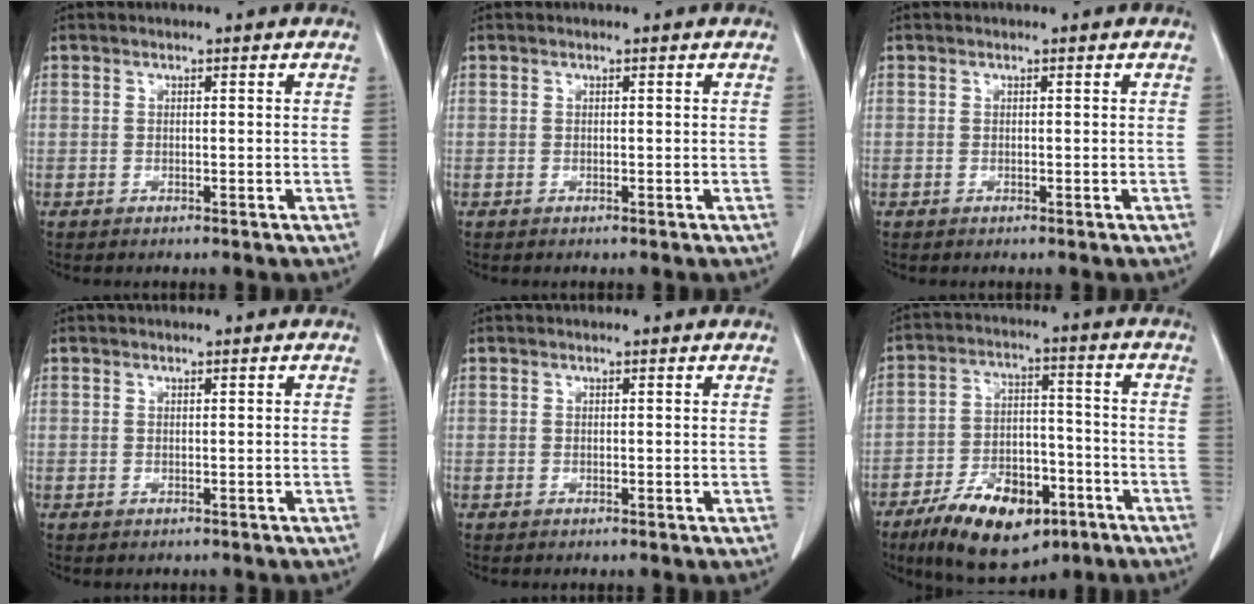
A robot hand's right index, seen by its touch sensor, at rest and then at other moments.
{"total": 0.0}
{"total": 0.0}
{"total": 0.0}
{"total": 0.0}
{"total": 14.6, "force": [-8.7, 7.0, 9.5], "torque": [-0.155, 0.008, -0.136]}